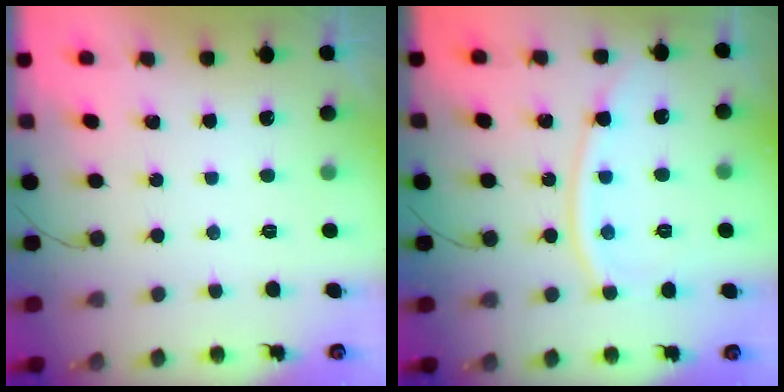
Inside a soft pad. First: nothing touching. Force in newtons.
{"total": 11.3, "press": 11.2, "slide": 1.3}